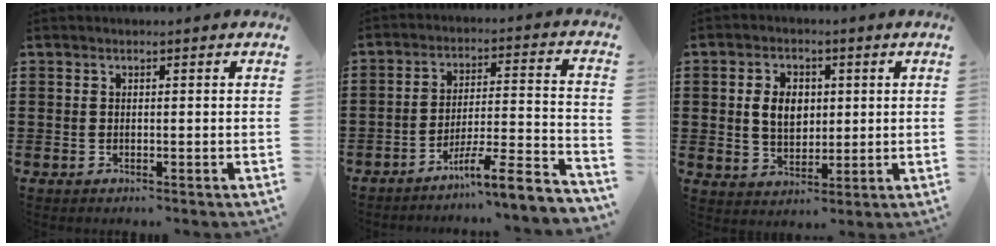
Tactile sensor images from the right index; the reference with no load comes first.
{"total": 7.6, "force": [-6.0, 0.4, 4.7], "torque": [-0.074, -0.005, -0.115]}
{"total": 5.5, "force": [0.8, 3.9, 3.8], "torque": [-0.083, 0.009, 0.006]}